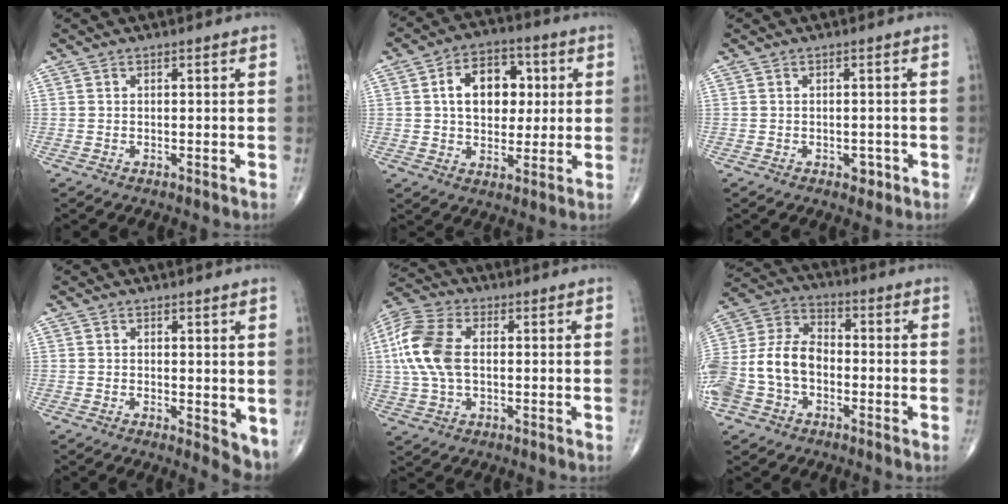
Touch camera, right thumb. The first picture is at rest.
{"total": 12.6, "force": [2.3, 8.6, 8.9], "torque": [-0.095, 0.010, 0.033]}
{"total": 1.8, "force": [-0.8, 1.3, 1.1], "torque": [-0.006, 0.002, -0.008]}
{"total": 4.7, "force": [0.3, 2.0, 4.2], "torque": [-0.050, -0.014, 0.006]}
{"total": 12.9, "force": [1.1, 7.6, 10.3], "torque": [-0.233, 0.018, 0.018]}
{"total": 15.0, "force": [-3.5, 10.6, 10.0], "torque": [-0.206, 0.042, -0.072]}